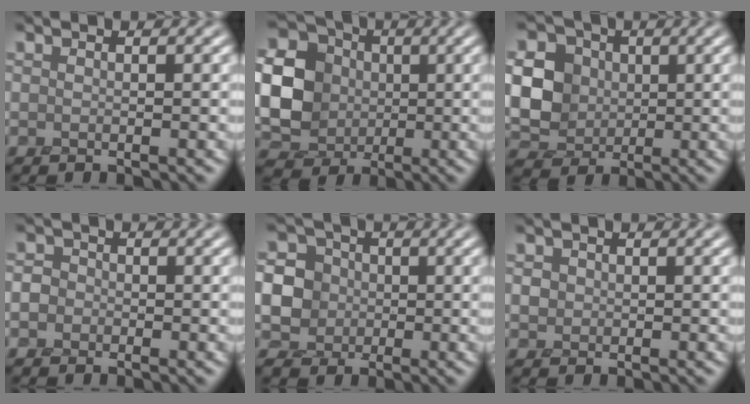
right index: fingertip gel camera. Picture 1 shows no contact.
{"total": 16.5, "force": [0.7, 15.2, 6.6], "torque": [-0.191, 0.010, -0.019]}
{"total": 8.1, "force": [0.6, 6.9, 4.2], "torque": [-0.093, 0.007, -0.005]}
{"total": 2.8, "force": [-0.9, 2.5, 0.8], "torque": [0.011, 0.018, -0.042]}
{"total": 8.5, "force": [0.2, 7.9, 3.3], "torque": [-0.090, 0.038, -0.028]}
{"total": 0.9, "force": [0.0, 0.9, 0.1], "torque": [0.001, -0.003, 0.004]}